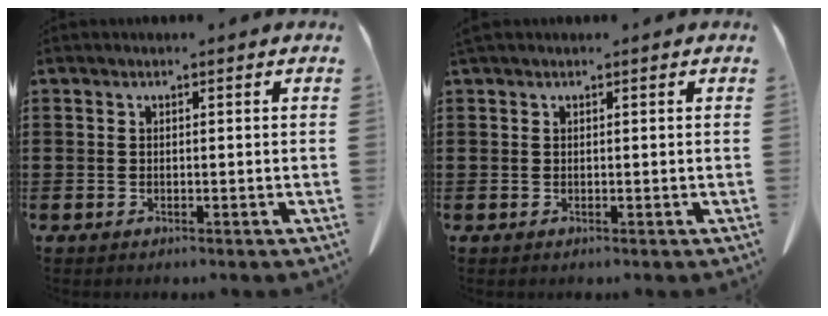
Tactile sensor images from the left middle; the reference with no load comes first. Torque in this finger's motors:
{"motor_torque": [0.33, 0.19, 0.11, 0.07]}